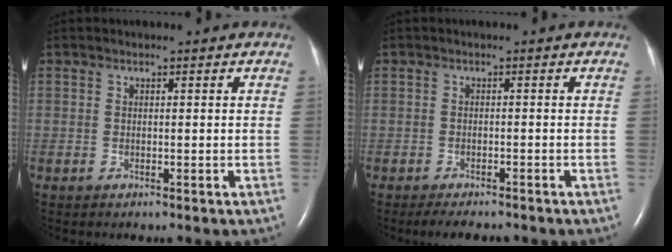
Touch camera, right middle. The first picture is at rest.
{"total": 4.5, "force": [-3.9, 1.2, 2.0], "torque": [-0.028, -0.007, -0.052]}